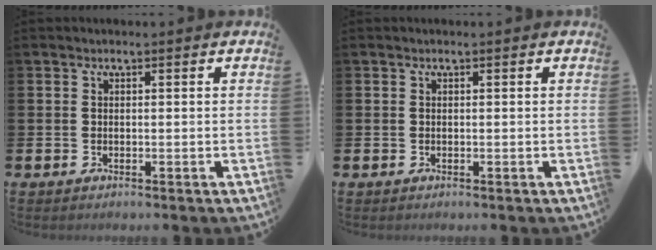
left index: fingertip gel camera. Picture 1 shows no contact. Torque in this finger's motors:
{"motor_torque": [0.71, -1.43, -0.03, 0.00]}